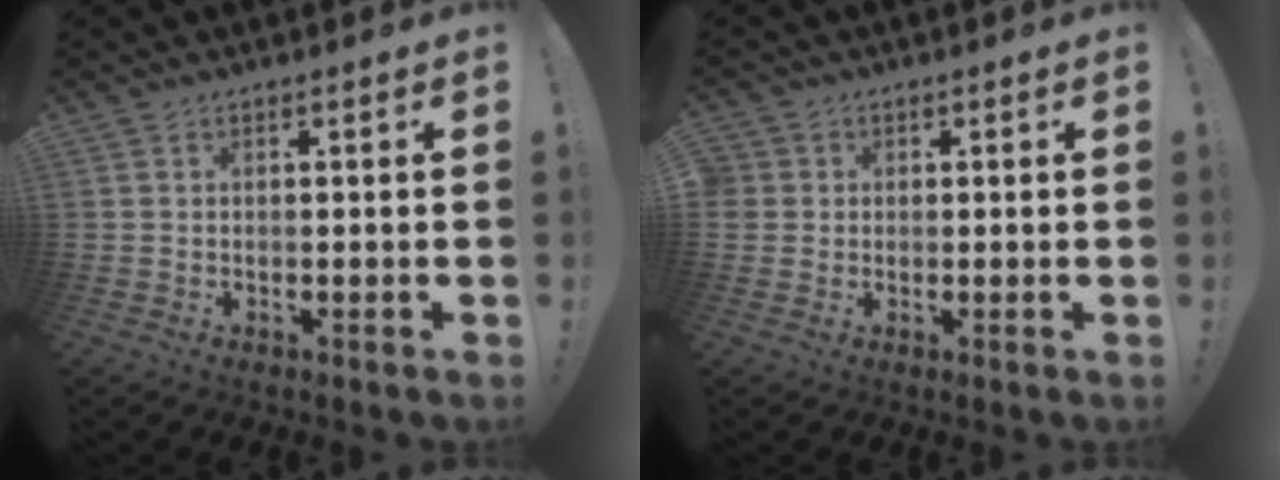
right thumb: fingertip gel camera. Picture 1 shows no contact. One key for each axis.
{"total": 3.0, "fx": 0.6, "fy": 2.9, "fz": 0.5, "tx": -0.009, "ty": 0.003, "tz": 0.013}